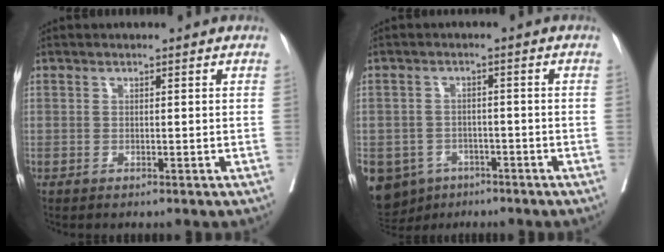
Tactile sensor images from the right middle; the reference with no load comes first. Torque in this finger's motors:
{"motor_torque": [1.24, -0.89, 1.05, 0.21]}